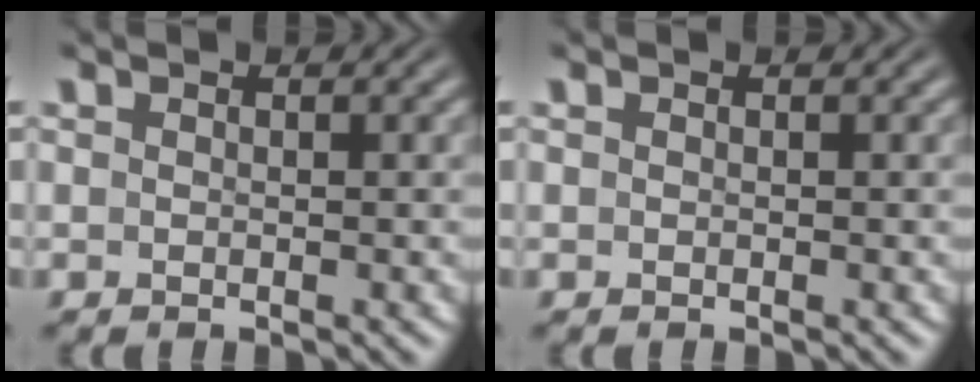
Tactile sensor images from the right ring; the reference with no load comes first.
{"total": 0.0}